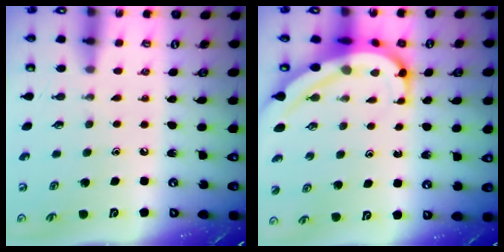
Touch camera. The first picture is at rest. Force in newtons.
{"total": 9.0, "press": 9.0, "slide": 0.9}